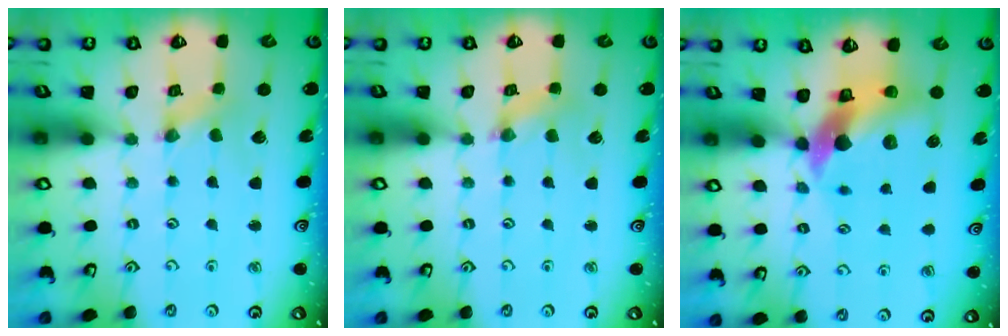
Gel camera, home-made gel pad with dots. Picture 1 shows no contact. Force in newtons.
{"total": 2.6, "press": 2.6, "slide": 0.3}
{"total": 11.1, "press": 11.0, "slide": 1.6}